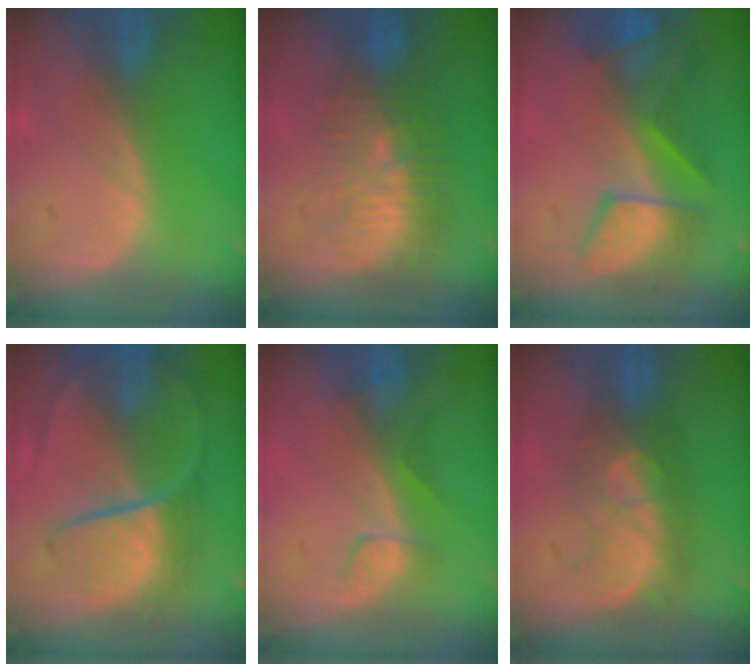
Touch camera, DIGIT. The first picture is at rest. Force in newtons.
{"total": 9.7, "press": 9.0, "slide": 3.6}
{"total": 9.0, "press": 8.3, "slide": 3.6}
{"total": 8.8, "press": 7.6, "slide": 4.5}
{"total": 3.4, "press": 3.0, "slide": 1.5}
{"total": 7.8, "press": 7.2, "slide": 3.1}